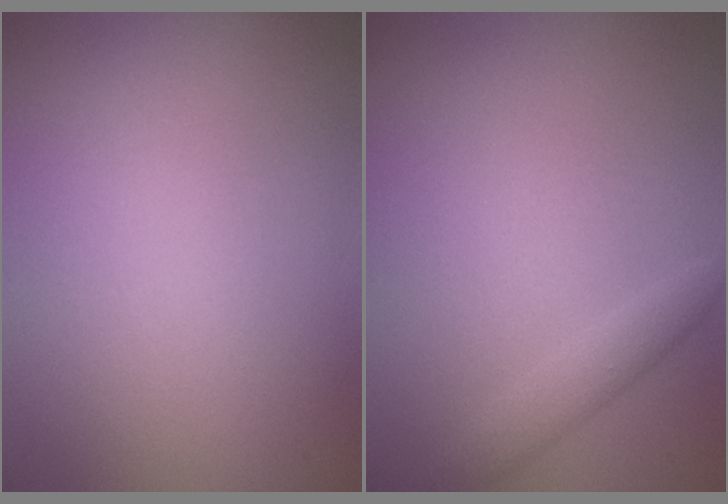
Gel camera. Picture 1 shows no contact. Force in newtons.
{"total": 1.8, "press": 1.8, "slide": 0.2}